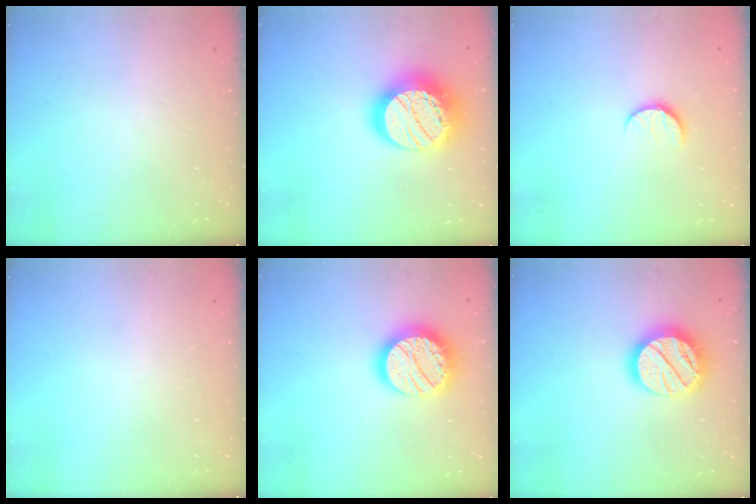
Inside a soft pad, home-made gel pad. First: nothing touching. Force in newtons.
{"total": 22.0, "press": 22.0, "slide": 1.6}
{"total": 6.7, "press": 6.7, "slide": 0.4}
{"total": 0.0}
{"total": 18.8, "press": 18.7, "slide": 1.5}
{"total": 17.3, "press": 17.2, "slide": 1.4}